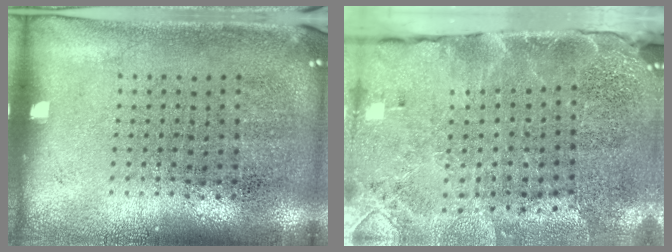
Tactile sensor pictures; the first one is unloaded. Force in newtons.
{"total": 4.0, "press": 3.2, "slide": 2.4}